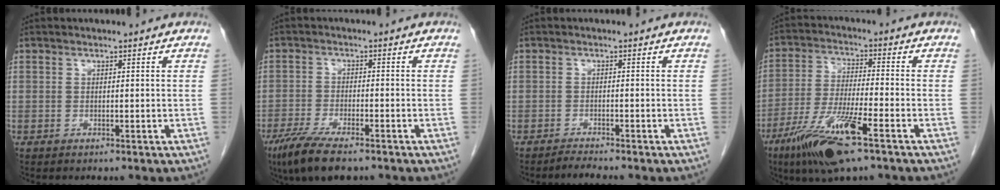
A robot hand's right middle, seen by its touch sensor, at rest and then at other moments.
{"total": 8.7, "force": [-6.2, 1.5, 5.9], "torque": [-0.107, -0.021, -0.101]}
{"total": 1.8, "force": [-1.8, -0.4, 0.3], "torque": [-0.013, -0.009, -0.032]}
{"total": 12.8, "force": [-7.4, 1.3, 10.4], "torque": [-0.210, -0.027, -0.133]}